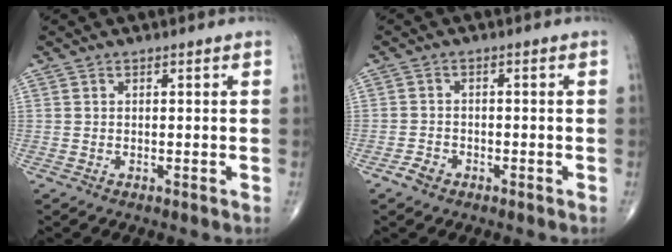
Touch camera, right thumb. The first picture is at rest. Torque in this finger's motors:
{"motor_torque": [0.20, 0.11, -0.15, -0.07, -0.03]}